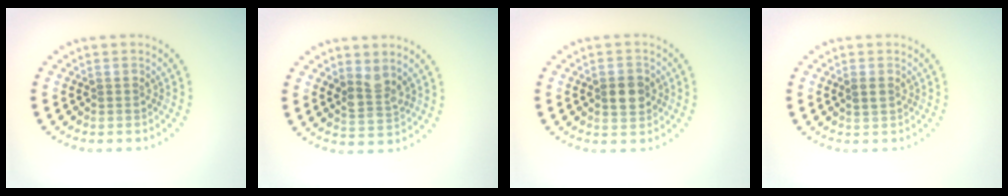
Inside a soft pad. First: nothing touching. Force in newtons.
{"total": 2.4, "press": 2.2, "slide": 0.9}
{"total": 2.5, "press": 2.5, "slide": 0.1}
{"total": 1.1, "press": 1.1, "slide": 0.2}